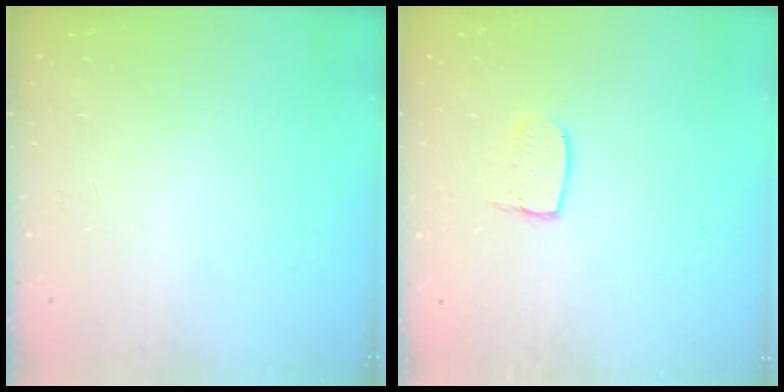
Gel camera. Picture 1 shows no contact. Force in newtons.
{"total": 6.0, "press": 6.0, "slide": 0.5}